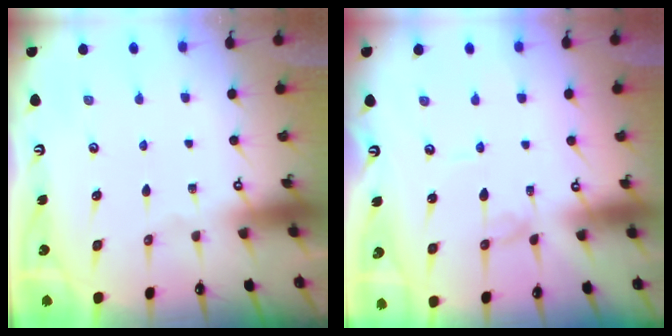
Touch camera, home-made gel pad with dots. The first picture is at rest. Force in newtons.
{"total": 1.8, "press": 1.8, "slide": 0.1}